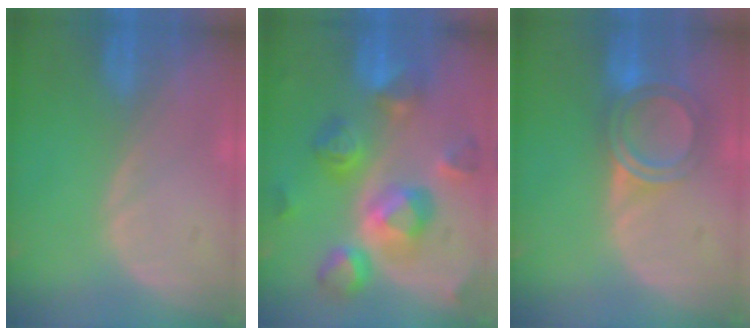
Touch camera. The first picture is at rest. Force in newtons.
{"total": 11.4, "press": 11.4, "slide": 0.9}
{"total": 6.0, "press": 5.3, "slide": 2.8}